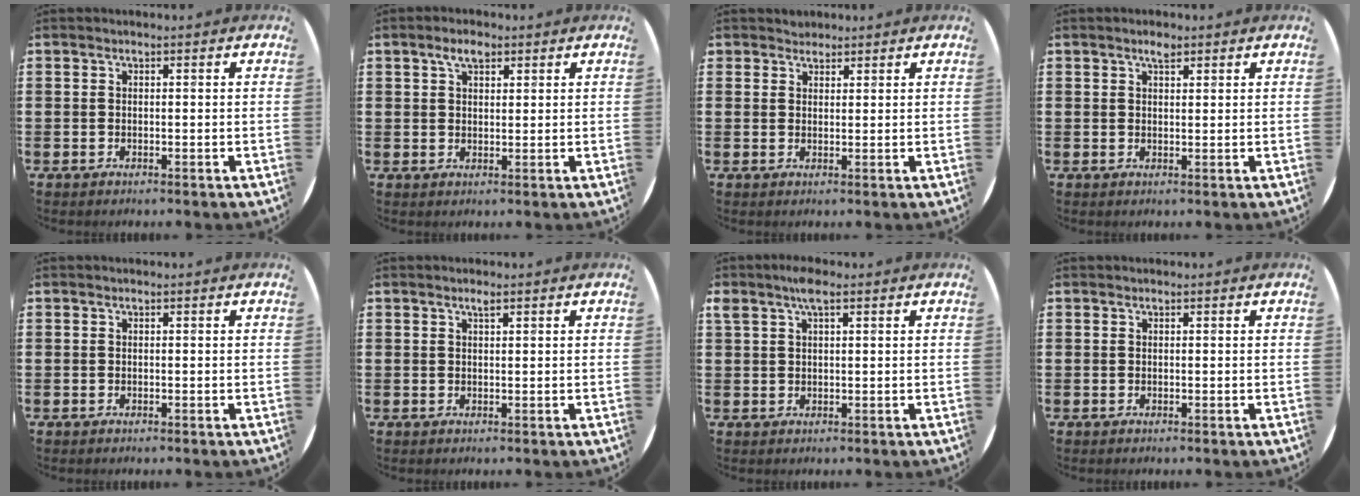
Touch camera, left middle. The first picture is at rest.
{"total": 3.1, "force": [2.2, 1.5, 1.6], "torque": [-0.019, 0.000, 0.036]}
{"total": 1.6, "force": [1.5, 0.5, -0.2], "torque": [0.001, 0.004, 0.031]}
{"total": 1.8, "force": [1.5, 0.5, 0.9], "torque": [-0.021, 0.003, 0.026]}
{"total": 0.0}
{"total": 0.9, "force": [0.7, 0.0, 0.6], "torque": [-0.012, -0.001, 0.014]}
{"total": 3.0, "force": [2.0, 0.8, 2.1], "torque": [-0.038, 0.002, 0.033]}
{"total": 0.0}